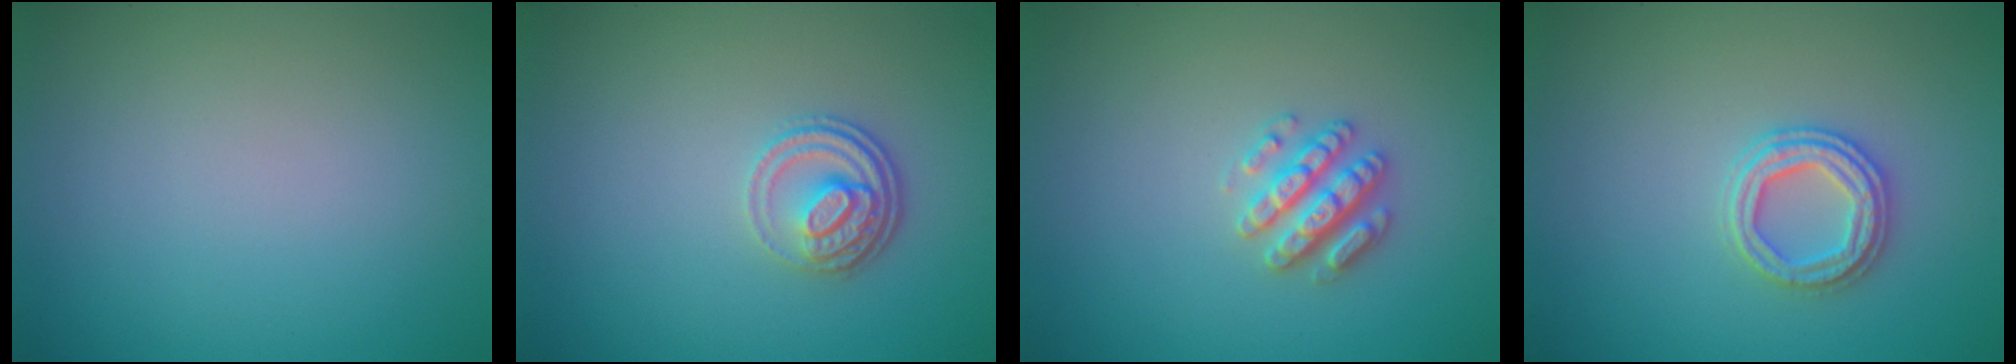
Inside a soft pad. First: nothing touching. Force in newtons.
{"total": 2.8, "press": 2.3, "slide": 1.7}
{"total": 2.8, "press": 2.8, "slide": 0.3}
{"total": 2.7, "press": 2.7, "slide": 0.3}